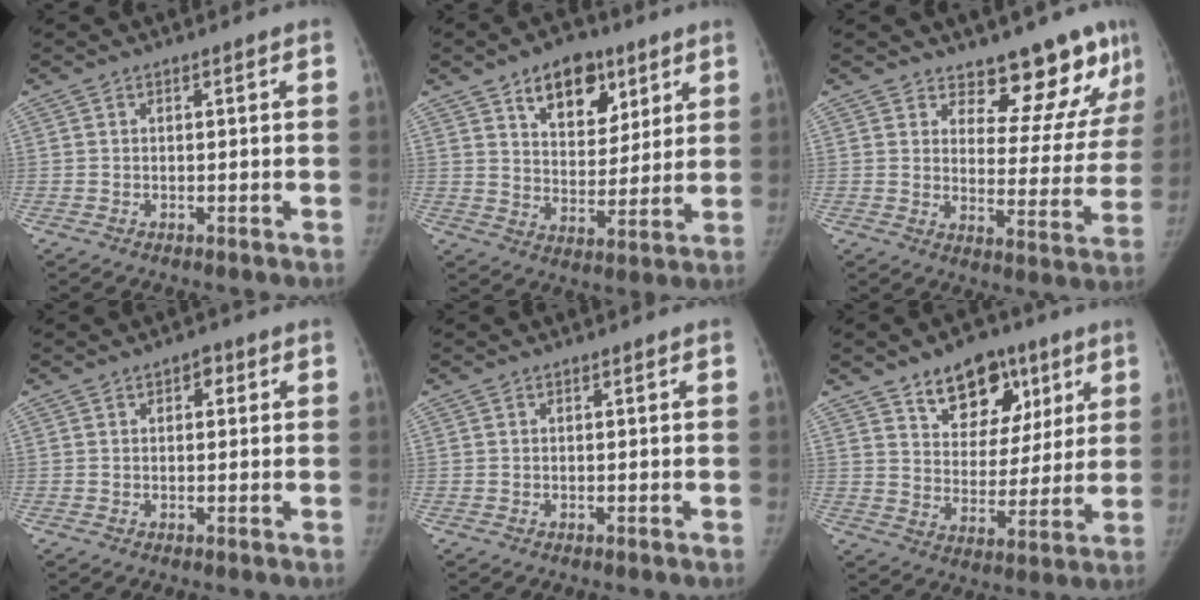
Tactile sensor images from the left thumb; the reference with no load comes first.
{"total": 13.2, "force": [7.4, 8.0, 7.4], "torque": [-0.068, -0.036, 0.118]}
{"total": 14.0, "force": [11.6, 5.7, 5.4], "torque": [-0.008, -0.094, 0.144]}
{"total": 2.4, "force": [1.0, 1.5, 1.5], "torque": [-0.007, 0.001, 0.009]}
{"total": 0.0}
{"total": 14.6, "force": [8.5, 9.4, 7.2], "torque": [-0.055, -0.038, 0.135]}